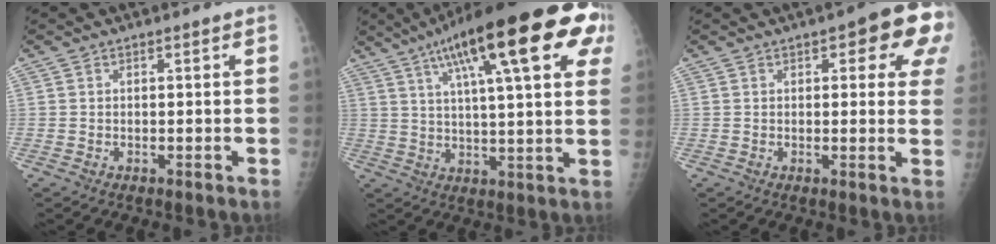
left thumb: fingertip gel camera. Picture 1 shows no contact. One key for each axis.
{"total": 25.8, "fx": 11.8, "fy": 6.2, "fz": 22.0, "tx": -0.323, "ty": 0.010, "tz": 0.170}
{"total": 10.6, "fx": 4.3, "fy": 4.1, "fz": 8.8, "tx": -0.058, "ty": -0.005, "tz": 0.039}